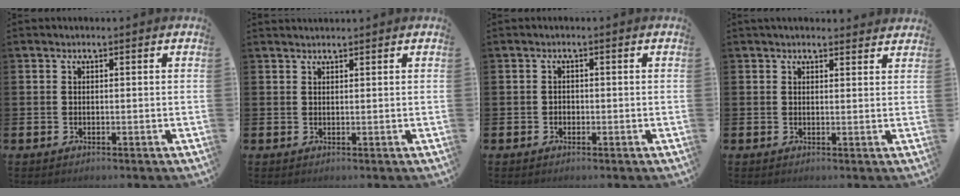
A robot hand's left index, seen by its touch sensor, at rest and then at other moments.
{"total": 1.0, "force": [1.0, 0.1, 0.1], "torque": [0.002, -0.001, 0.018]}
{"total": 0.9, "force": [-0.3, 0.8, 0.2], "torque": [-0.002, 0.002, -0.009]}
{"total": 1.9, "force": [1.9, 0.4, 0.2], "torque": [0.001, -0.007, 0.033]}